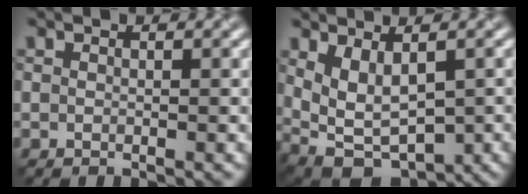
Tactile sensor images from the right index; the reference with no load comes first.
{"total": 3.9, "force": [0.3, 2.1, 3.3], "torque": [-0.081, -0.012, 0.016]}